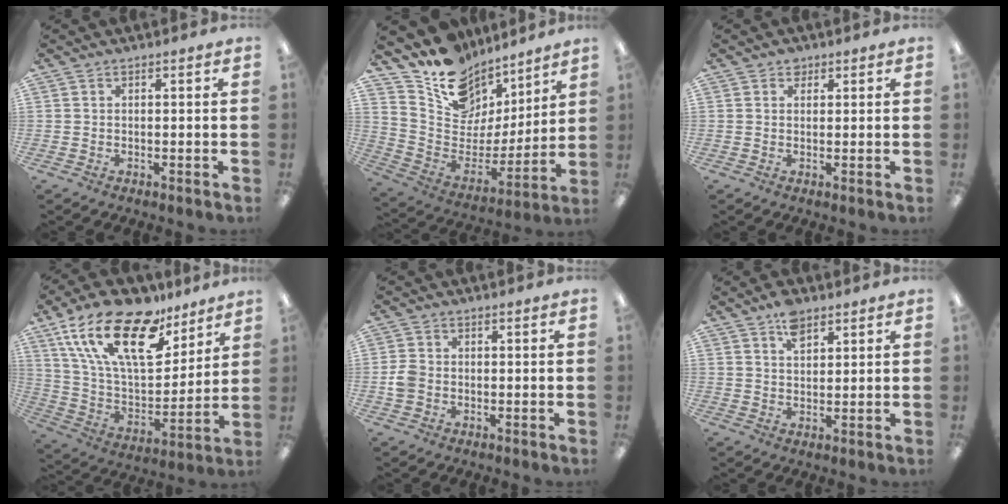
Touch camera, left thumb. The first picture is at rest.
{"total": 16.2, "force": [11.6, 10.5, 4.1], "torque": [-0.088, -0.097, 0.218]}
{"total": 1.8, "force": [1.3, 1.1, 0.4], "torque": [-0.002, -0.001, 0.023]}
{"total": 24.0, "force": [14.6, 10.8, 15.7], "torque": [-0.307, -0.078, 0.254]}
{"total": 3.7, "force": [-0.6, 3.1, 1.9], "torque": [-0.031, 0.009, -0.008]}
{"total": 5.8, "force": [3.8, 3.1, 3.1], "torque": [-0.047, -0.012, 0.066]}